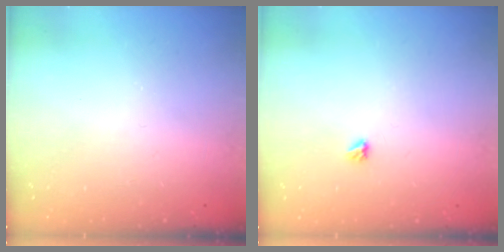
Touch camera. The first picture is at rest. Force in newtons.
{"total": 2.9, "press": 2.9, "slide": 0.5}